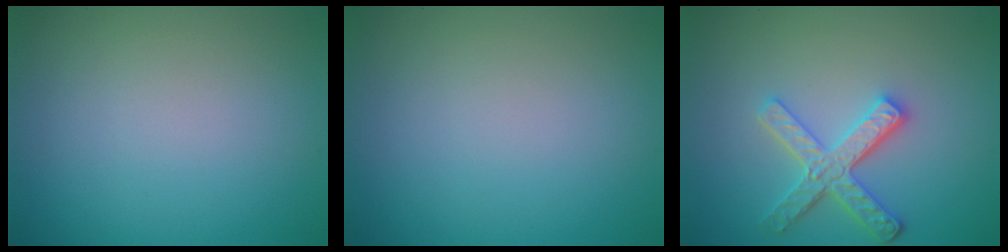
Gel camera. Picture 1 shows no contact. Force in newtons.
{"total": 0.0}
{"total": 3.7, "press": 3.2, "slide": 1.7}